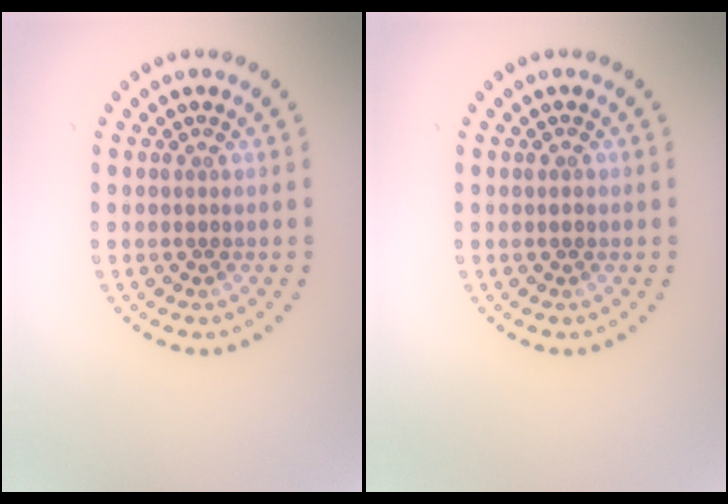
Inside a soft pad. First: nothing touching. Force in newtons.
{"total": 0.8, "press": 0.8, "slide": 0.2}